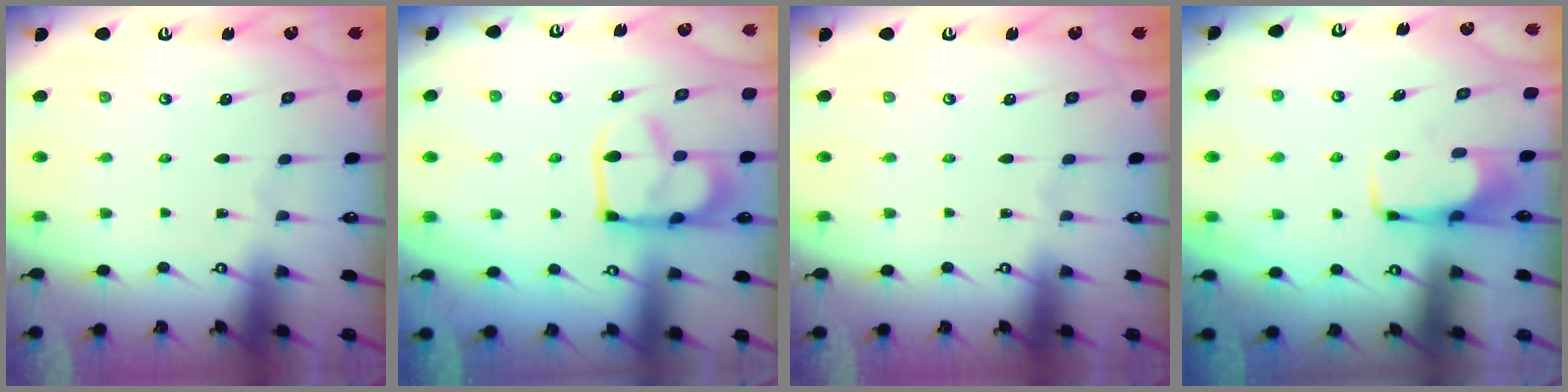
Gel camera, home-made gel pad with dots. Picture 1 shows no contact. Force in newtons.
{"total": 12.7, "press": 12.6, "slide": 1.1}
{"total": 0.0}
{"total": 0.6, "press": 0.5, "slide": 0.2}